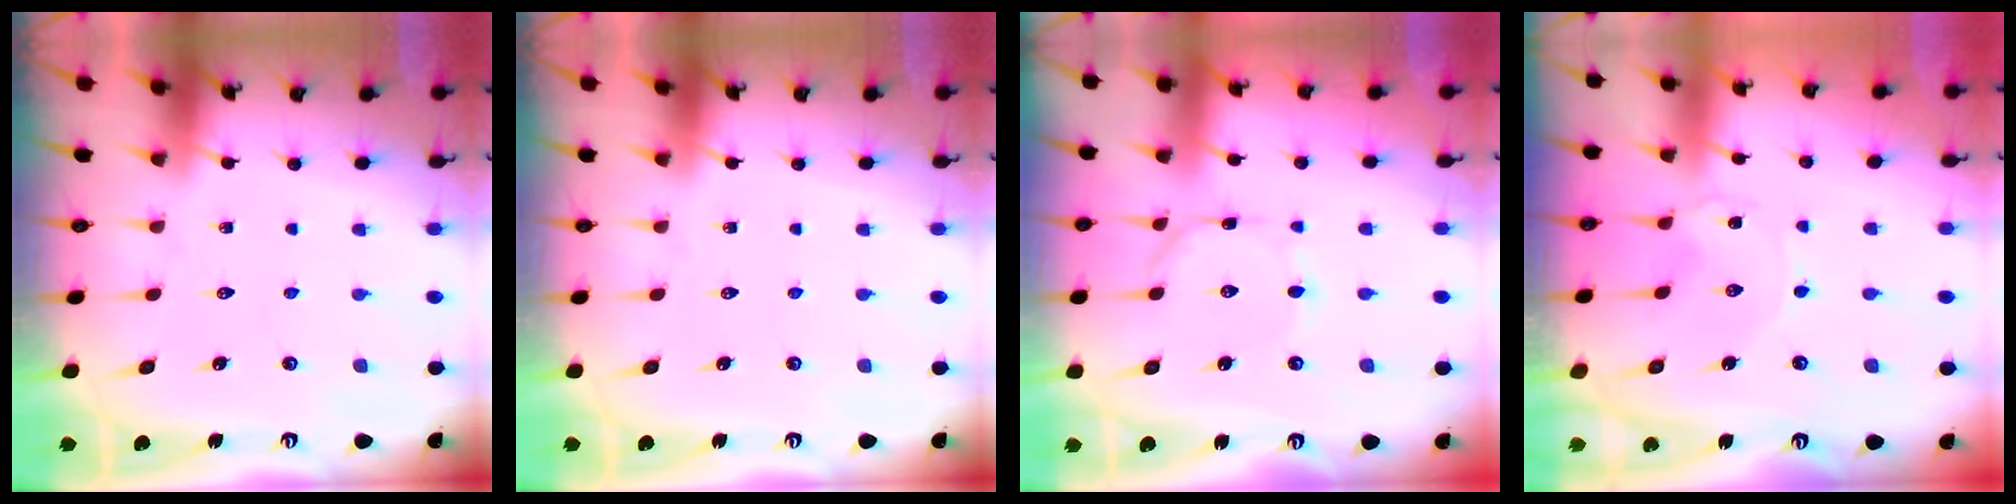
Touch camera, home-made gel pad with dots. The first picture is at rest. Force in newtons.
{"total": 0.0}
{"total": 0.9, "press": 0.9, "slide": 0.0}
{"total": 0.7, "press": 0.7, "slide": 0.1}